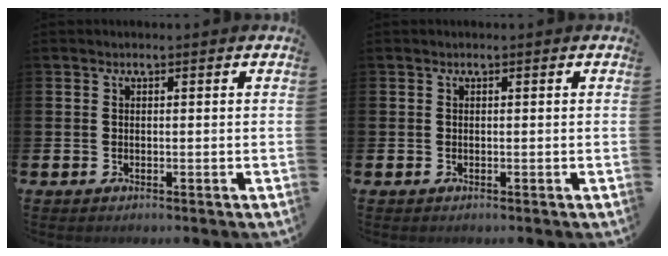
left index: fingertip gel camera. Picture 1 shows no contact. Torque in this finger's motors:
{"motor_torque": [0.04, -0.02, 0.01, 0.00]}